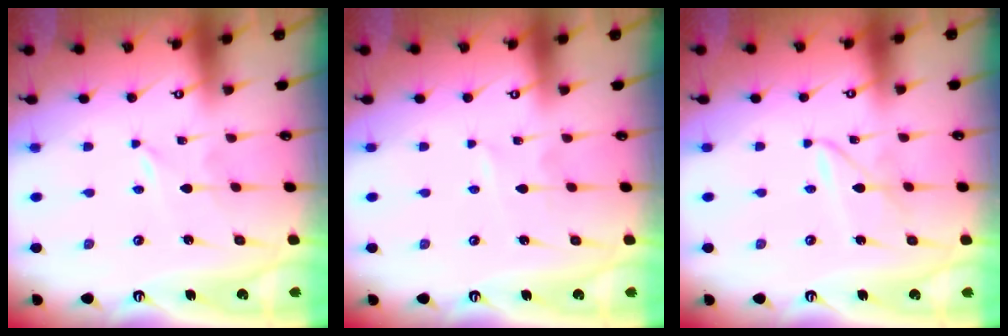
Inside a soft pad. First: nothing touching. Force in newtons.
{"total": 1.9, "press": 1.9, "slide": 0.2}
{"total": 3.0, "press": 2.9, "slide": 0.3}